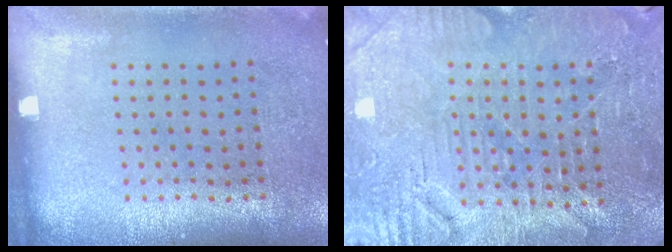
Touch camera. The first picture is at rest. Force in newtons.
{"total": 3.8, "press": 3.7, "slide": 0.7}